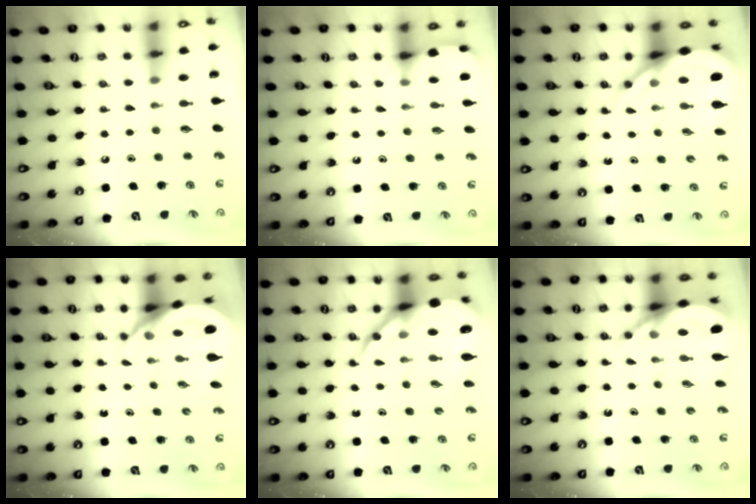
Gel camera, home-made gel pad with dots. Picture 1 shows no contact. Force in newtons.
{"total": 3.0, "press": 2.9, "slide": 0.3}
{"total": 8.8, "press": 8.7, "slide": 1.0}
{"total": 7.5, "press": 7.5, "slide": 1.1}
{"total": 10.9, "press": 10.8, "slide": 1.2}
{"total": 7.7, "press": 7.7, "slide": 0.7}